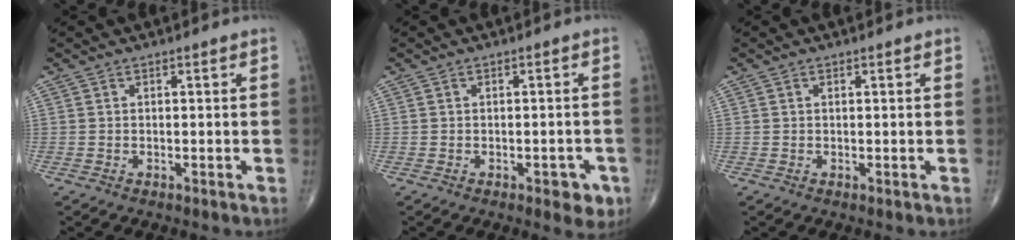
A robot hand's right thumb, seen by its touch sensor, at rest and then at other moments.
{"total": 4.0, "force": [-1.8, 1.9, 3.0], "torque": [-0.018, 0.004, -0.017]}
{"total": 0.0}